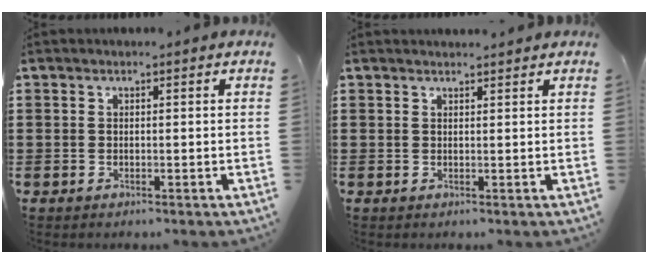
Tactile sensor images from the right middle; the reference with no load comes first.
{"total": 1.2, "force": [1.2, 0.0, 0.2], "torque": [0.002, -0.004, 0.020]}